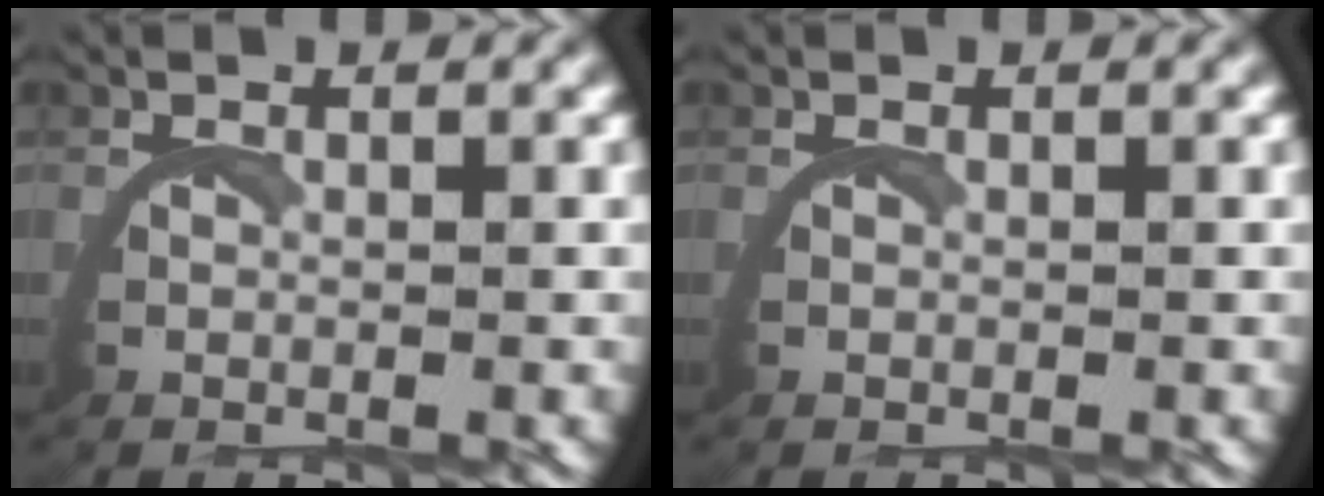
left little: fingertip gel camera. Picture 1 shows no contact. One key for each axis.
{"total": 0.0}